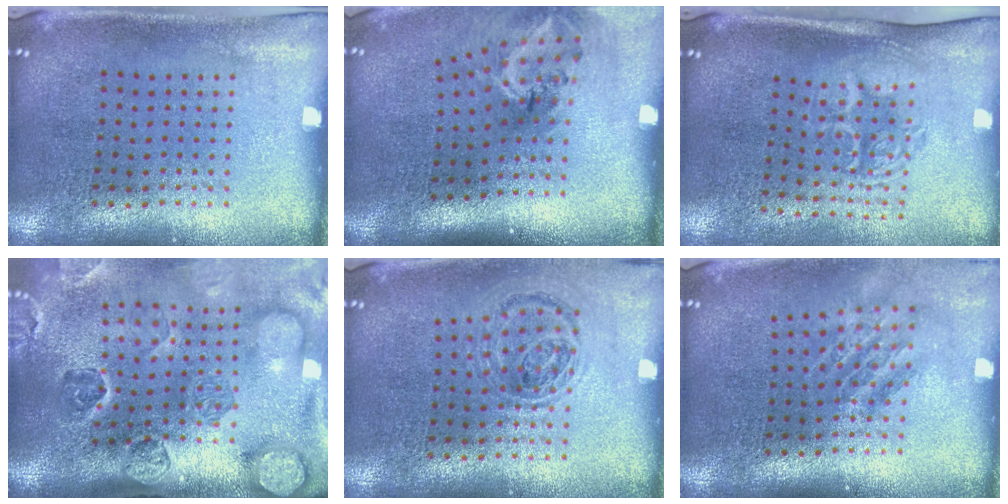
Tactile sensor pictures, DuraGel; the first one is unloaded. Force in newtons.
{"total": 2.0, "press": 1.3, "slide": 1.5}
{"total": 1.8, "press": 1.3, "slide": 1.1}
{"total": 4.8, "press": 3.5, "slide": 3.3}
{"total": 0.9, "press": 0.9, "slide": 0.1}
{"total": 1.6, "press": 1.1, "slide": 1.1}